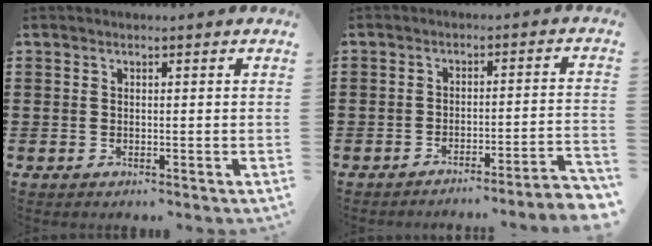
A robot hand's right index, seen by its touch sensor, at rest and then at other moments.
{"total": 3.6, "force": [-3.3, -0.6, 1.3], "torque": [-0.025, -0.011, -0.070]}